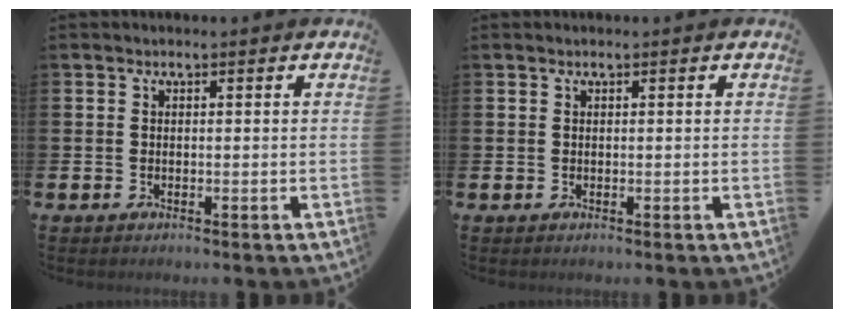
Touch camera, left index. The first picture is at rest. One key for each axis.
{"total": 0.0}